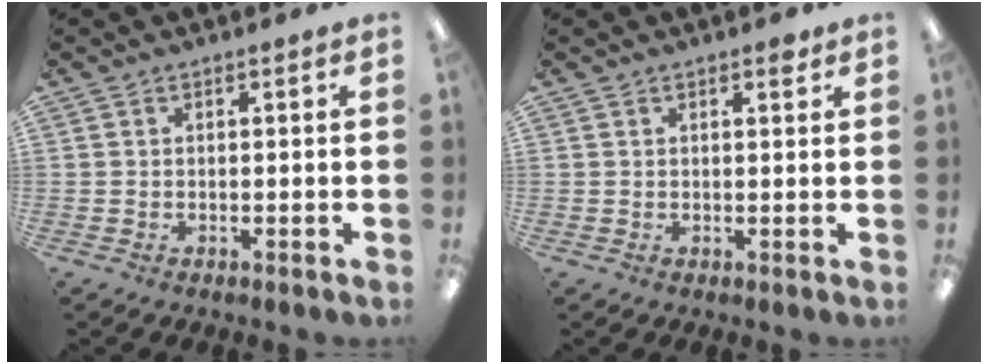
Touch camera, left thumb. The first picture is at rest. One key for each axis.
{"total": 2.0, "fx": 1.5, "fy": 0.8, "fz": 1.1, "tx": 0.001, "ty": -0.008, "tz": 0.021}